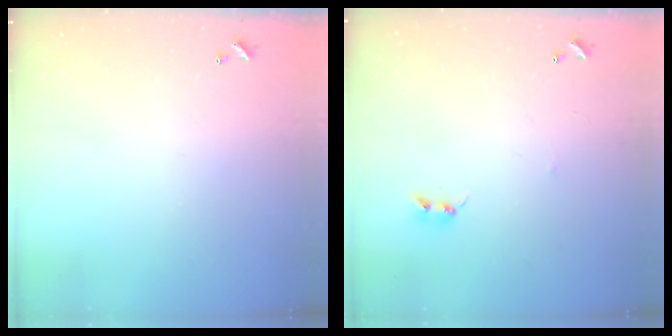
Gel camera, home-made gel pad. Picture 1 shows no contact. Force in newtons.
{"total": 2.5, "press": 2.5, "slide": 0.4}